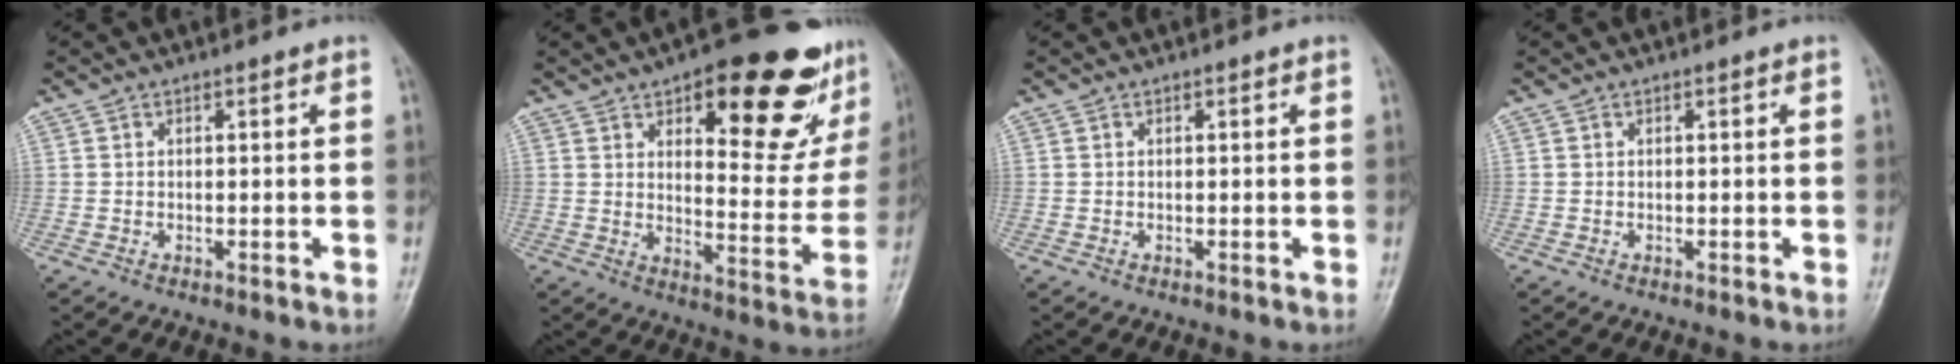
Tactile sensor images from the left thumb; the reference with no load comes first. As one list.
[{"total": 22.5, "force": [12.5, 8.6, 16.6], "torque": [-0.160, -0.049, 0.172]}, {"total": 0.0}, {"total": 0.0}]